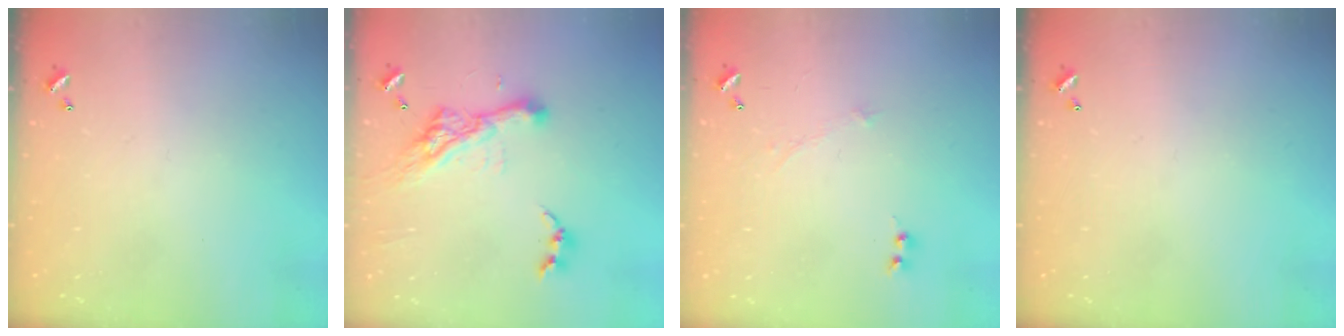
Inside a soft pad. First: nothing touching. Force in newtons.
{"total": 11.0, "press": 10.9, "slide": 1.4}
{"total": 0.0}
{"total": 0.0}